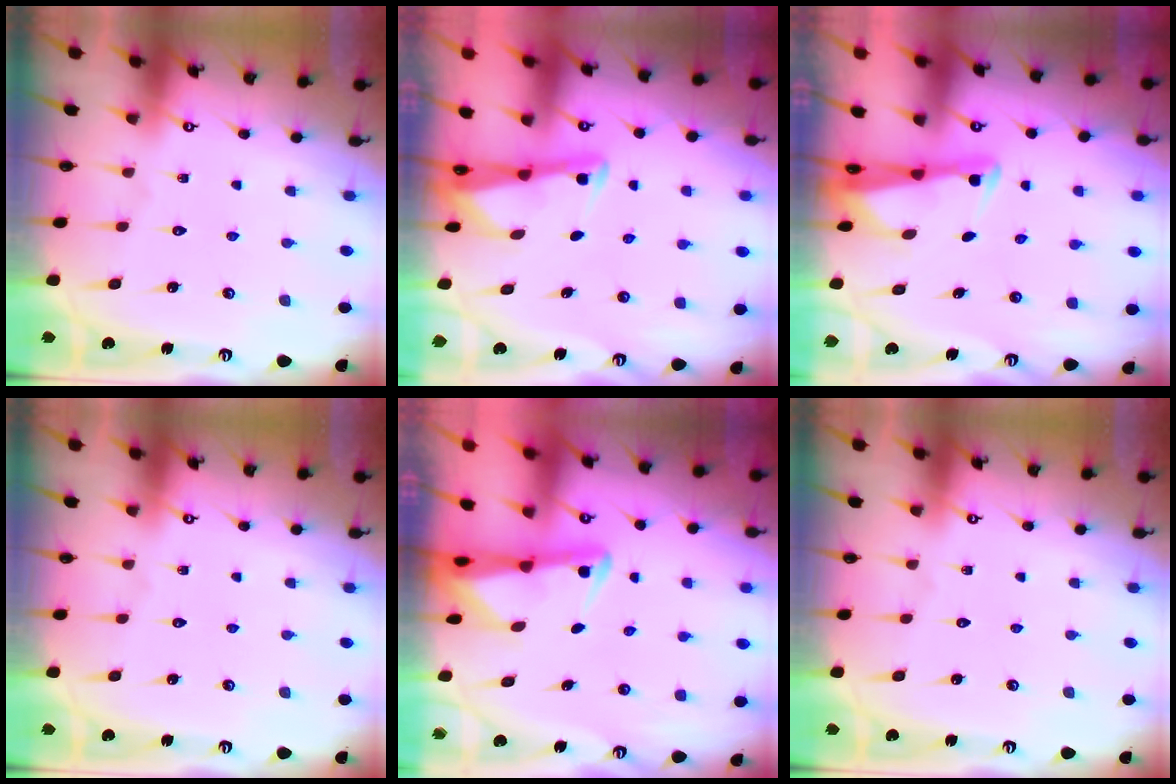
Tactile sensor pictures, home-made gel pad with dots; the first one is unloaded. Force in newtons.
{"total": 2.9, "press": 2.9, "slide": 0.2}
{"total": 2.8, "press": 2.7, "slide": 0.6}
{"total": 0.0}
{"total": 2.5, "press": 2.4, "slide": 0.6}
{"total": 0.0}